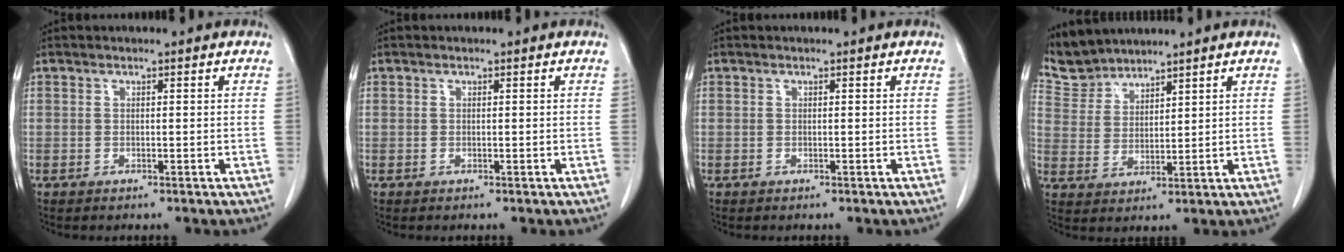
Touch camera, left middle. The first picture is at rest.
{"total": 0.0}
{"total": 0.0}
{"total": 5.9, "force": [5.8, 1.1, -0.3], "torque": [-0.005, 0.011, 0.129]}